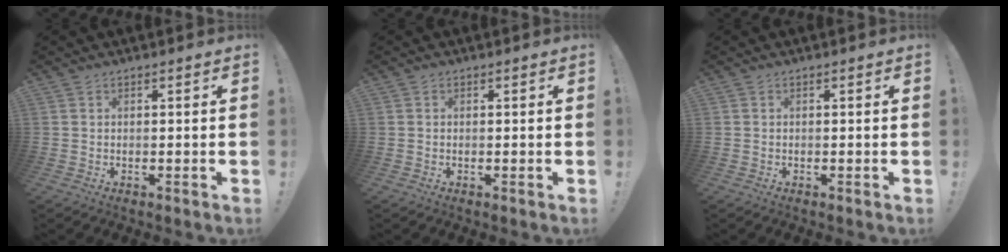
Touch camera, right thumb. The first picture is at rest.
{"total": 0.0}
{"total": 0.0}